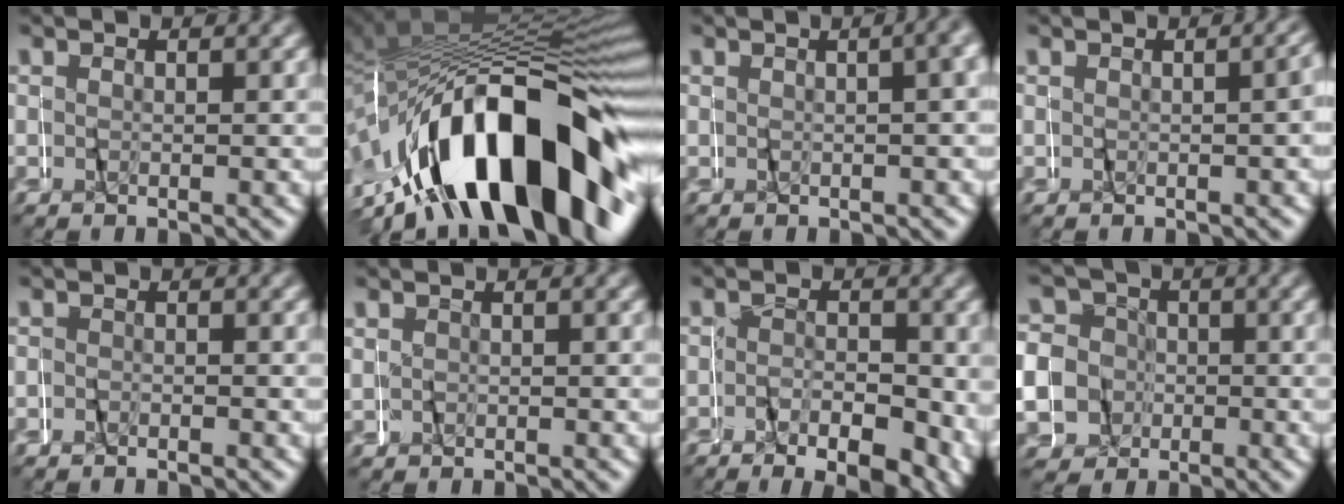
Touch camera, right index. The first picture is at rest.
{"total": 22.0, "force": [-6.1, 11.1, 18.0], "torque": [-0.308, -0.007, -0.078]}
{"total": 2.0, "force": [0.2, 0.0, 1.9], "torque": [-0.015, 0.016, 0.002]}
{"total": 0.8, "force": [-0.3, -0.3, 0.7], "torque": [-0.007, 0.008, -0.003]}
{"total": 0.8, "force": [-0.3, 0.7, 0.3], "torque": [-0.013, -0.001, -0.009]}
{"total": 0.9, "force": [0.7, 0.5, 0.0], "torque": [0.003, 0.004, 0.012]}
{"total": 6.1, "force": [-3.0, 2.9, 4.5], "torque": [-0.057, -0.009, -0.046]}
{"total": 10.6, "force": [1.3, 9.8, 3.8], "torque": [-0.090, -0.010, 0.012]}